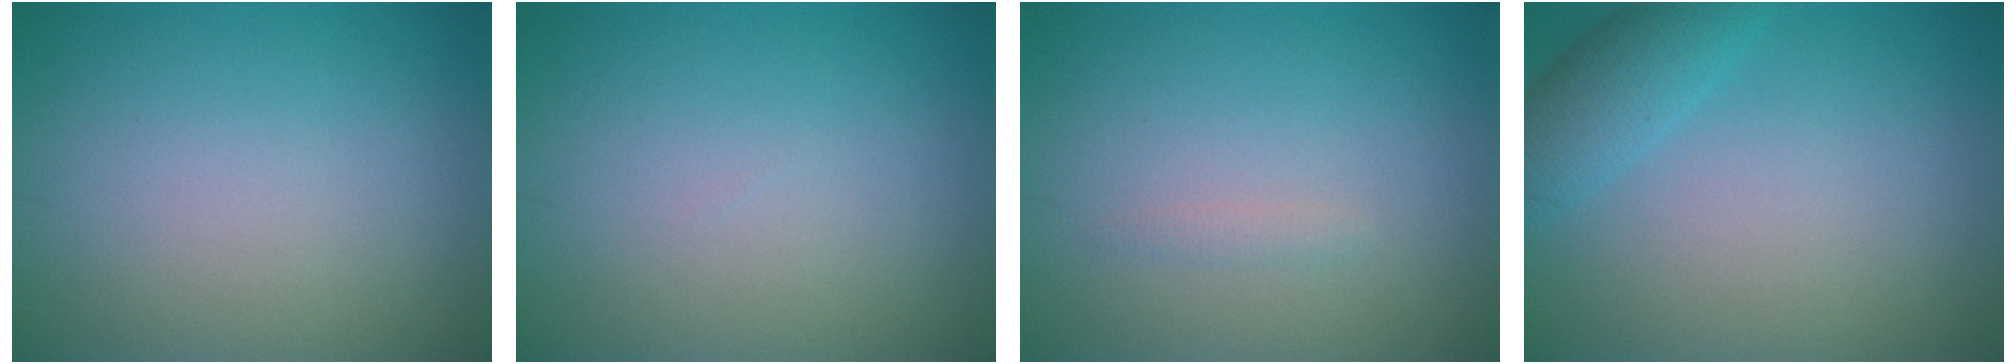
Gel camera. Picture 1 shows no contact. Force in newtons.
{"total": 0.0}
{"total": 0.7, "press": 0.7, "slide": 0.0}
{"total": 3.0, "press": 3.0, "slide": 0.1}